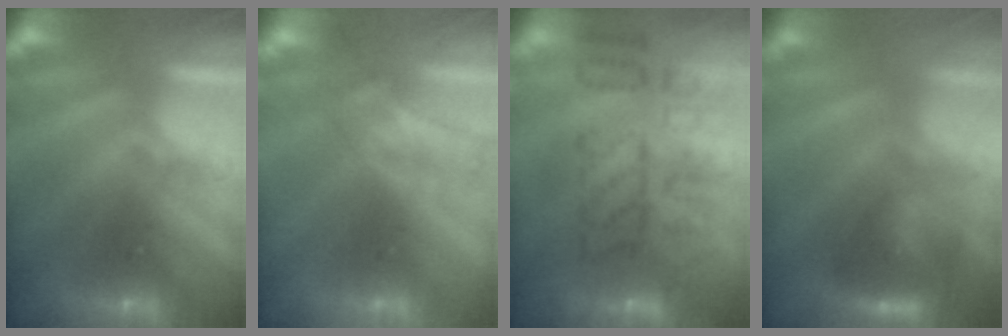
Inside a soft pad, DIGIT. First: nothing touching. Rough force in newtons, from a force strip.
{"total": 2.8}
{"total": 10.2}
{"total": 7.0}